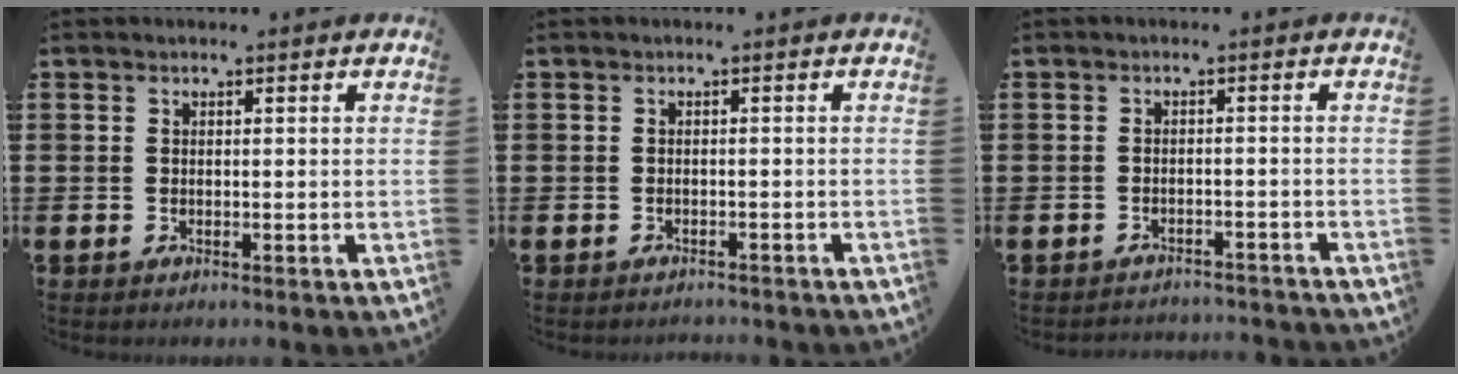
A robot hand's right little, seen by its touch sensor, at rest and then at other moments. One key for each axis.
{"total": 0.8, "fx": -0.8, "fy": 0.0, "fz": -0.1, "tx": 0.000, "ty": 0.000, "tz": -0.017}
{"total": 1.6, "fx": -1.6, "fy": -0.1, "fz": -0.1, "tx": -0.003, "ty": 0.005, "tz": -0.035}